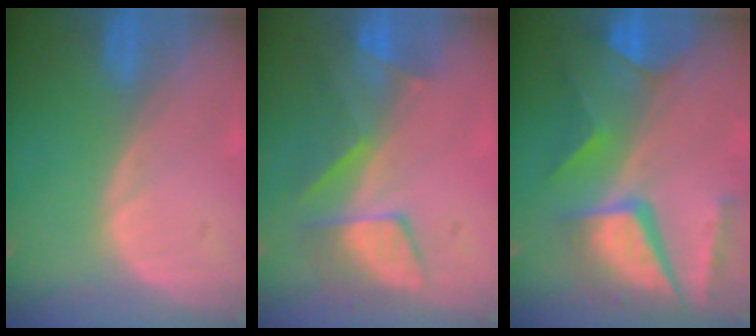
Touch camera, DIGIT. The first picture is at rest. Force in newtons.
{"total": 8.0, "press": 7.2, "slide": 3.5}
{"total": 11.4, "press": 9.5, "slide": 6.4}